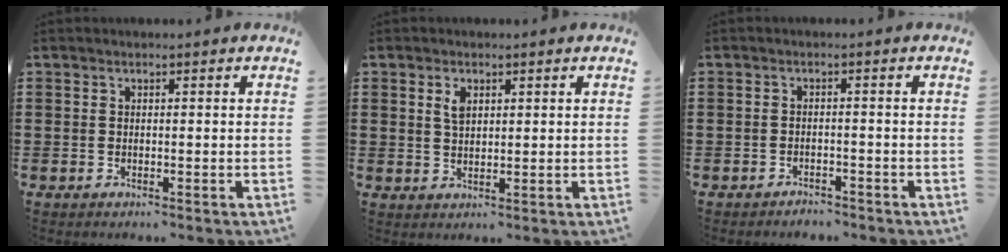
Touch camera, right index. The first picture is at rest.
{"total": 2.4, "force": [1.1, 1.3, 1.7], "torque": [-0.038, 0.004, 0.020]}
{"total": 1.6, "force": [-1.6, 0.2, -0.1], "torque": [-0.005, 0.001, -0.035]}